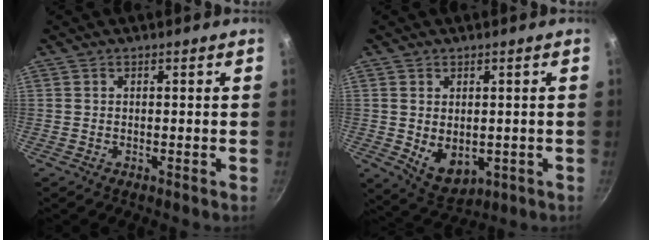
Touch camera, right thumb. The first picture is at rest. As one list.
[{"total": 7.1, "force": [-0.3, 4.9, 5.1], "torque": [-0.072, -0.017, 0.015]}]